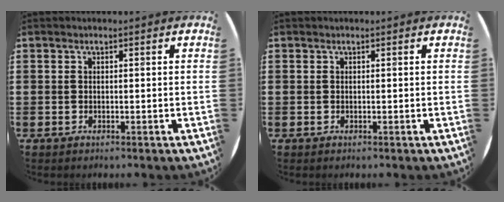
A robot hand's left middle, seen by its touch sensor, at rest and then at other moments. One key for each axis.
{"total": 0.0}